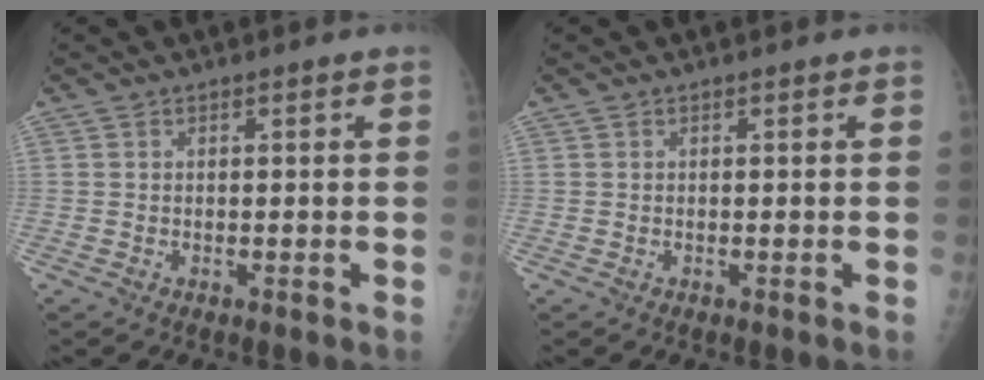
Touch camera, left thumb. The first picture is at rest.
{"total": 0.0}